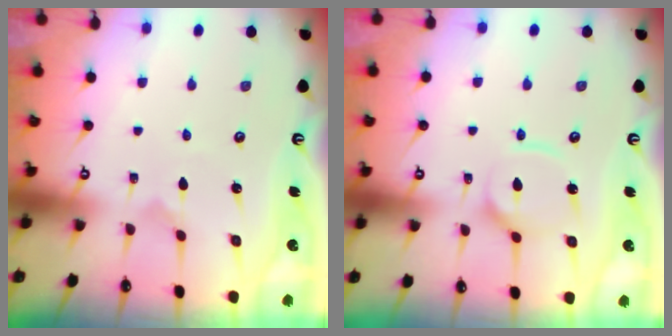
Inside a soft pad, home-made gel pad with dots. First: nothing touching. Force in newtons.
{"total": 8.2, "press": 8.2, "slide": 0.9}